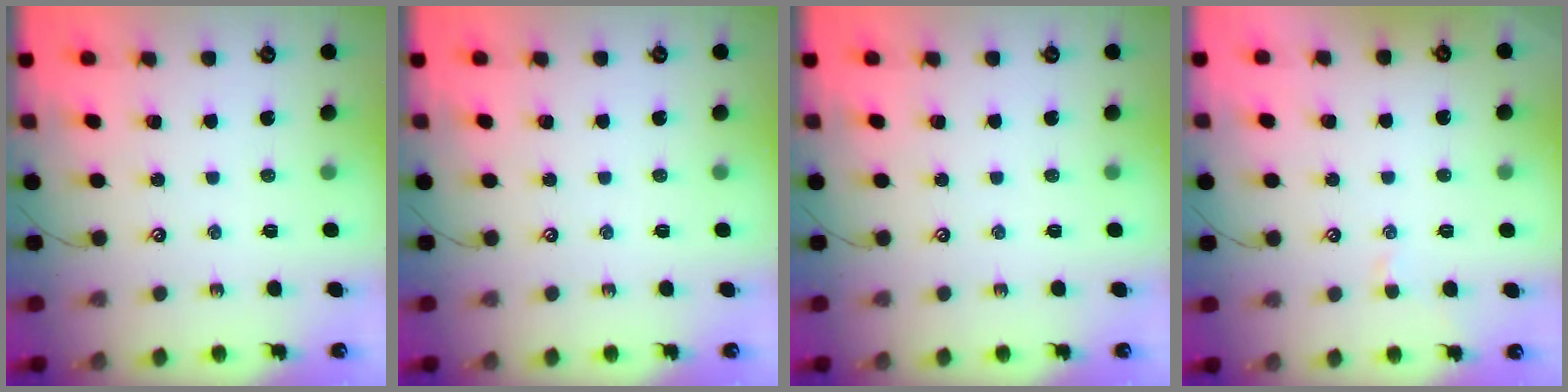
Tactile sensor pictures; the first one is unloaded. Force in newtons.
{"total": 0.0}
{"total": 0.0}
{"total": 1.0, "press": 0.8, "slide": 0.5}